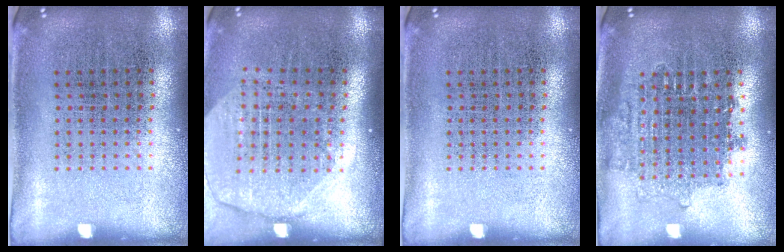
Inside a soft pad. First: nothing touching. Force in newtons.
{"total": 2.0, "press": 1.8, "slide": 1.0}
{"total": 0.0}
{"total": 1.6, "press": 1.3, "slide": 0.9}